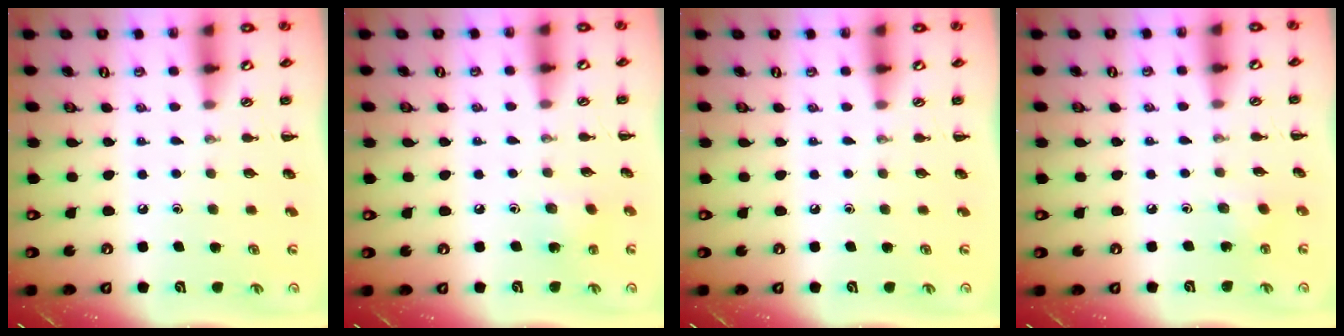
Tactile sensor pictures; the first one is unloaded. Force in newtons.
{"total": 4.1, "press": 3.9, "slide": 1.0}
{"total": 0.0}
{"total": 2.6, "press": 2.5, "slide": 0.7}